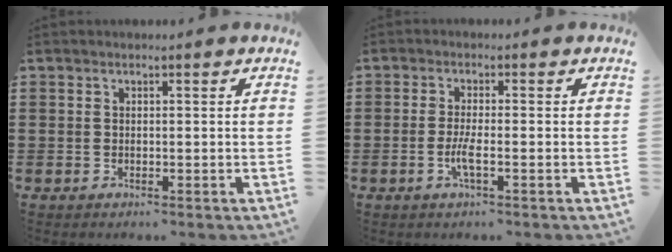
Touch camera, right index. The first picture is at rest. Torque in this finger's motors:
{"motor_torque": [2.14, 0.00, 0.05, 0.01]}